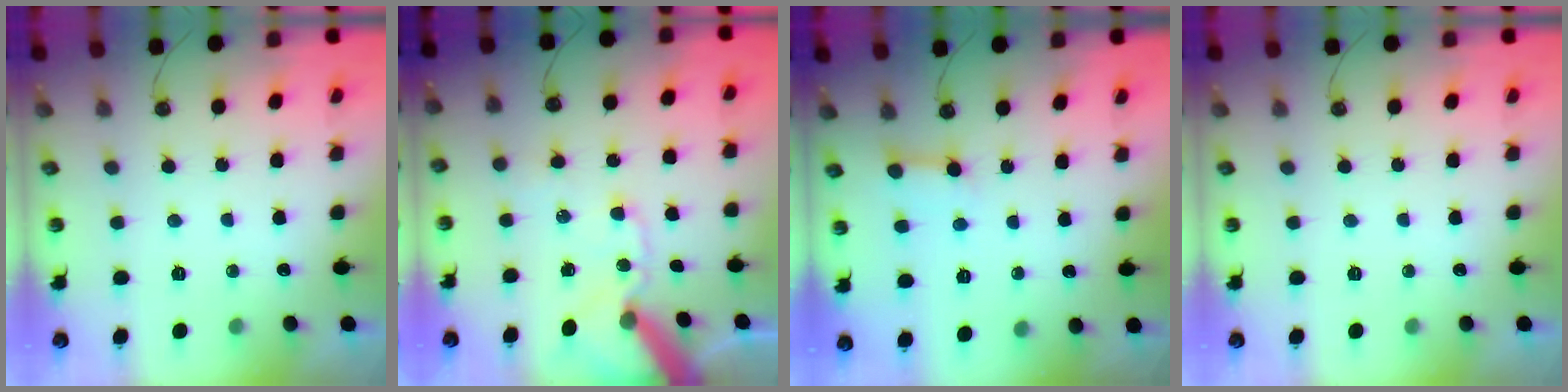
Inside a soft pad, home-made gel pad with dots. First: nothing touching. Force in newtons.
{"total": 14.0, "press": 13.9, "slide": 2.2}
{"total": 3.2, "press": 3.2, "slide": 0.3}
{"total": 0.0}